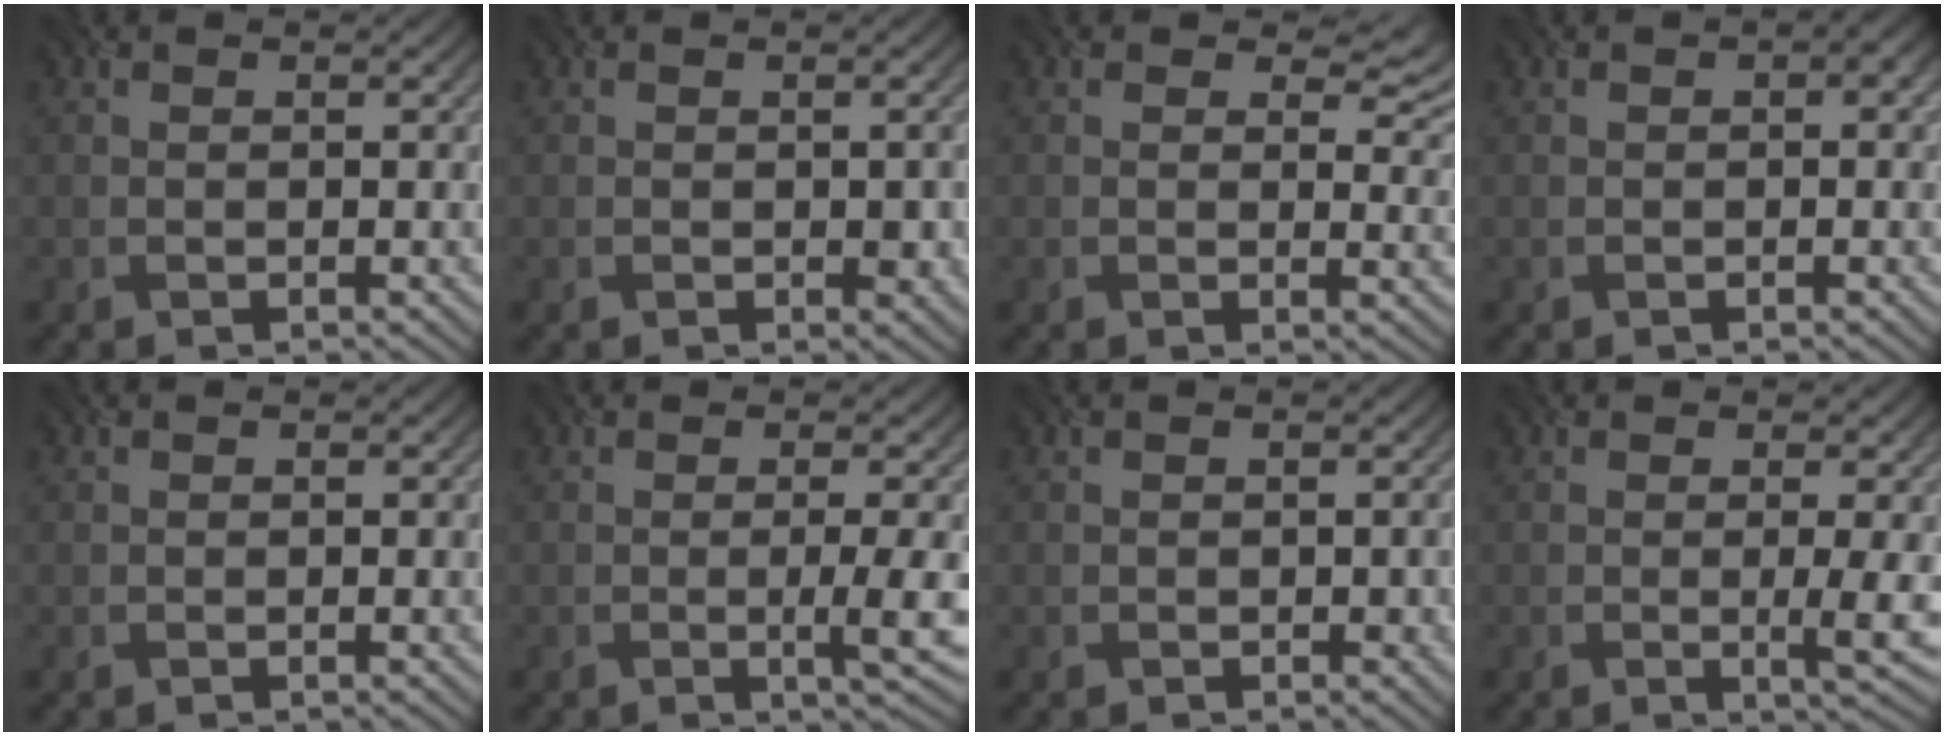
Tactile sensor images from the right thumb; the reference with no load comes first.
{"total": 1.2, "force": [-0.1, 0.9, 0.8], "torque": [-0.012, -0.008, 0.001]}
{"total": 3.7, "force": [2.2, 2.0, 2.2], "torque": [-0.029, -0.008, 0.031]}
{"total": 1.0, "force": [0.0, 0.6, 0.8], "torque": [-0.011, -0.001, 0.000]}
{"total": 0.0}
{"total": 3.5, "force": [-0.3, 0.4, 3.4], "torque": [-0.062, 0.001, -0.007]}
{"total": 0.6, "force": [-0.1, 0.5, 0.1], "torque": [-0.001, -0.007, -0.004]}
{"total": 2.8, "force": [0.0, 0.2, 2.8], "torque": [-0.054, -0.004, -0.002]}